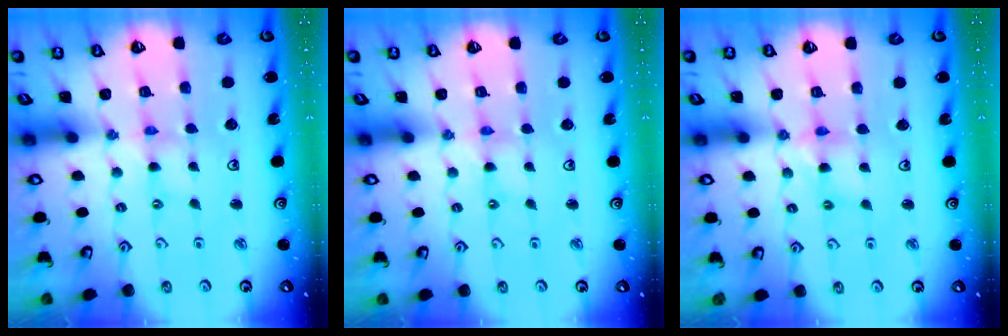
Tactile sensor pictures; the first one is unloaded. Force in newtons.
{"total": 0.5, "press": 0.5, "slide": 0.2}
{"total": 6.4, "press": 6.4, "slide": 0.5}